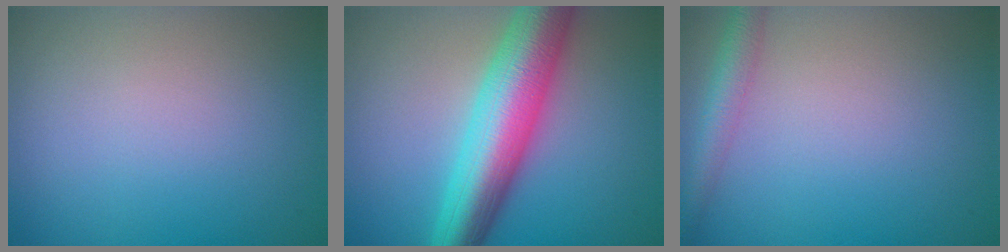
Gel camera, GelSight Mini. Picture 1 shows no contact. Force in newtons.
{"total": 9.2, "press": 9.2, "slide": 0.4}
{"total": 2.7, "press": 2.7, "slide": 0.1}